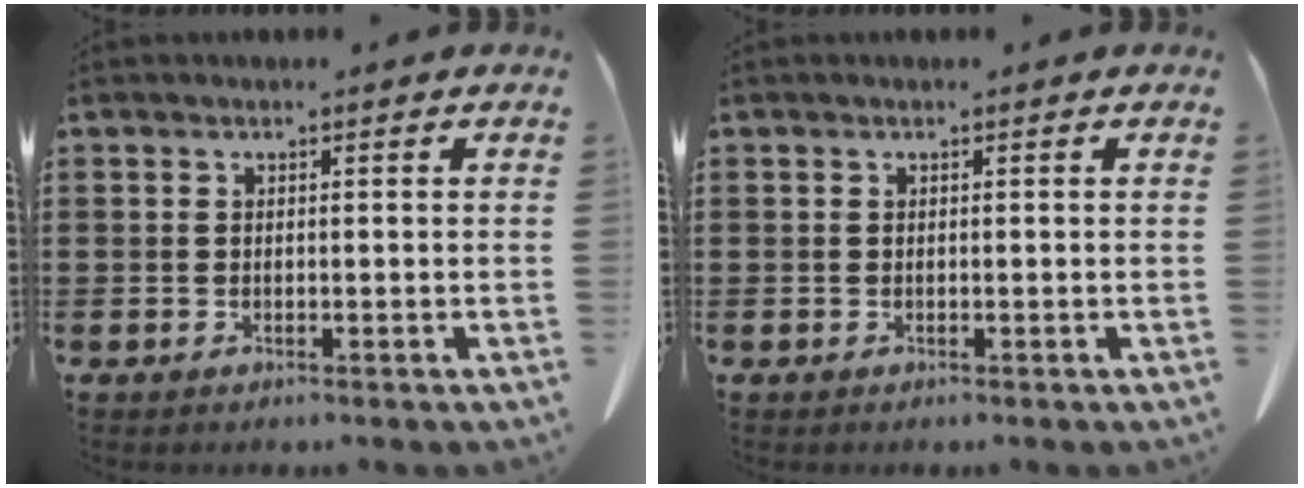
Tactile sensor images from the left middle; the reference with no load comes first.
{"total": 0.0}